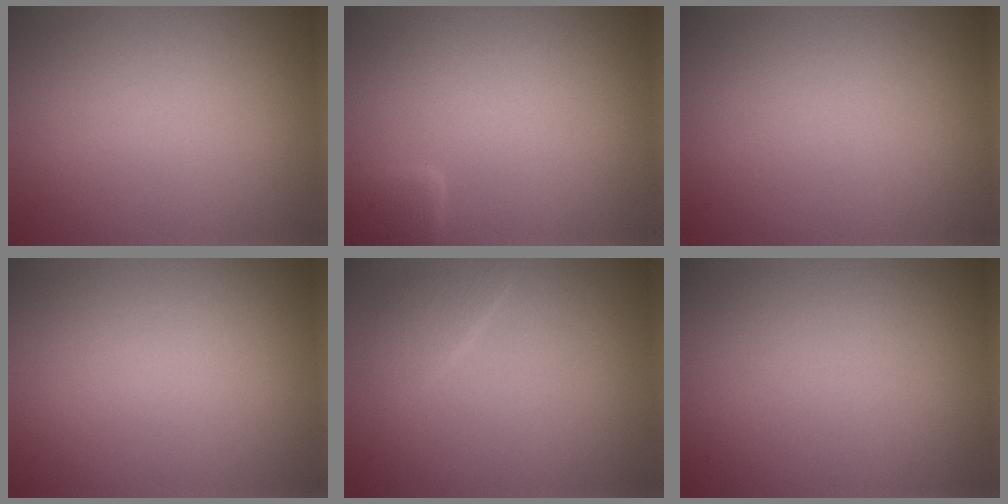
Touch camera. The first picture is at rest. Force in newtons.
{"total": 1.5, "press": 1.5, "slide": 0.1}
{"total": 0.0}
{"total": 0.0}
{"total": 1.4, "press": 1.4, "slide": 0.1}
{"total": 0.0}